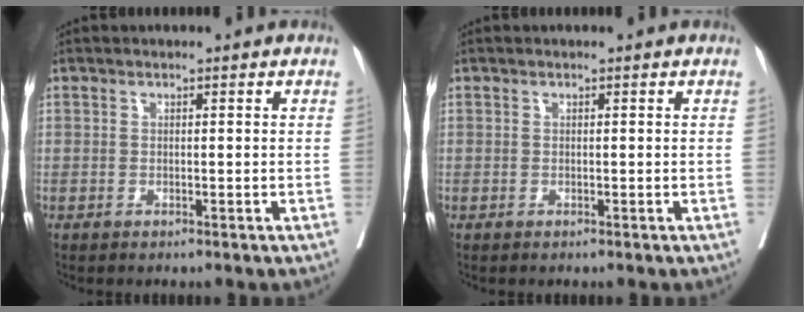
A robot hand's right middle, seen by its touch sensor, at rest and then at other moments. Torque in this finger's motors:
{"motor_torque": [0.17, -0.17, -0.23, -0.13]}